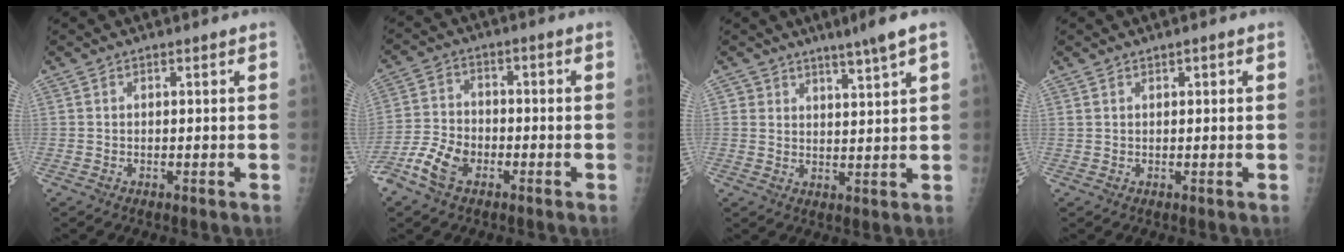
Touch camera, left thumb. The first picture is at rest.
{"total": 8.2, "force": [-4.3, 5.1, 4.8], "torque": [-0.094, 0.018, -0.087]}
{"total": 4.9, "force": [3.5, 0.2, 3.4], "torque": [-0.047, -0.027, 0.057]}
{"total": 1.0, "force": [0.6, 0.8, 0.3], "torque": [0.004, -0.001, 0.008]}